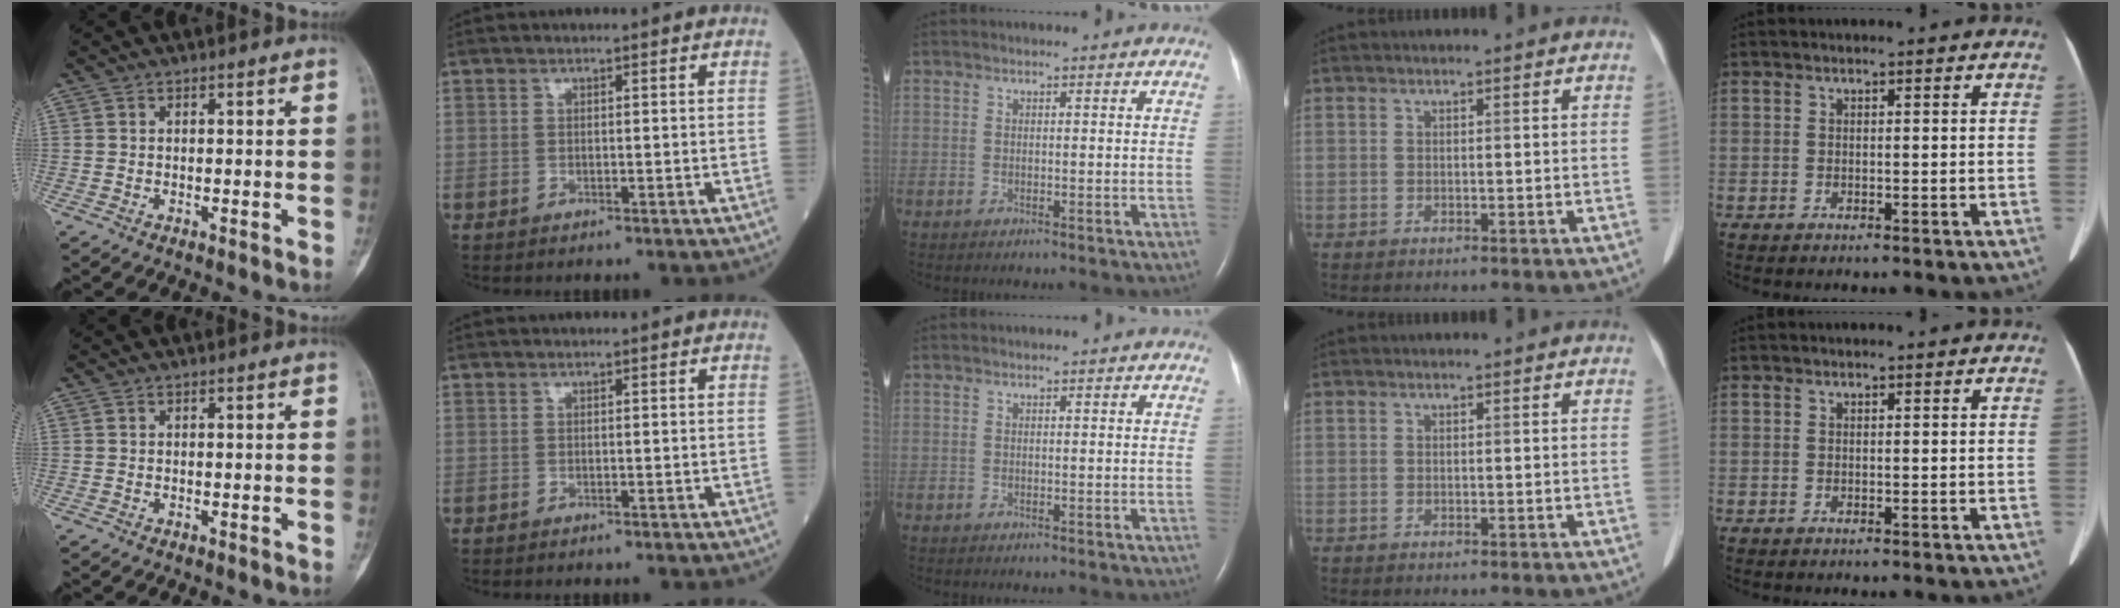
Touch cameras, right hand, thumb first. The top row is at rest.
{}